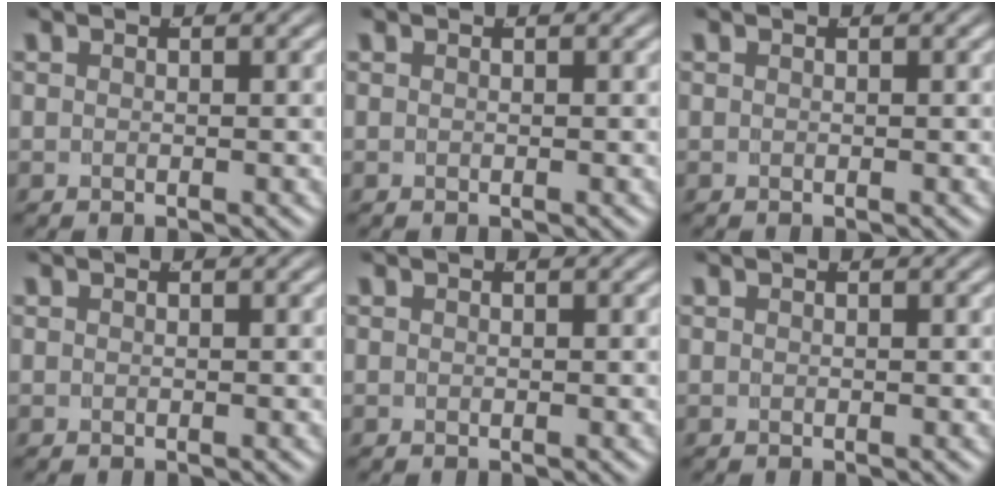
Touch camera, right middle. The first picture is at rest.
{"total": 0.0}
{"total": 0.0}
{"total": 0.0}
{"total": 0.0}
{"total": 0.0}